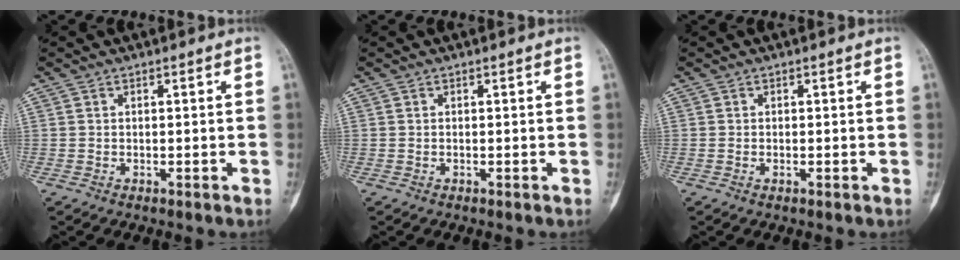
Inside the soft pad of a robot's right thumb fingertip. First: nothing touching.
{"total": 0.0}
{"total": 0.0}